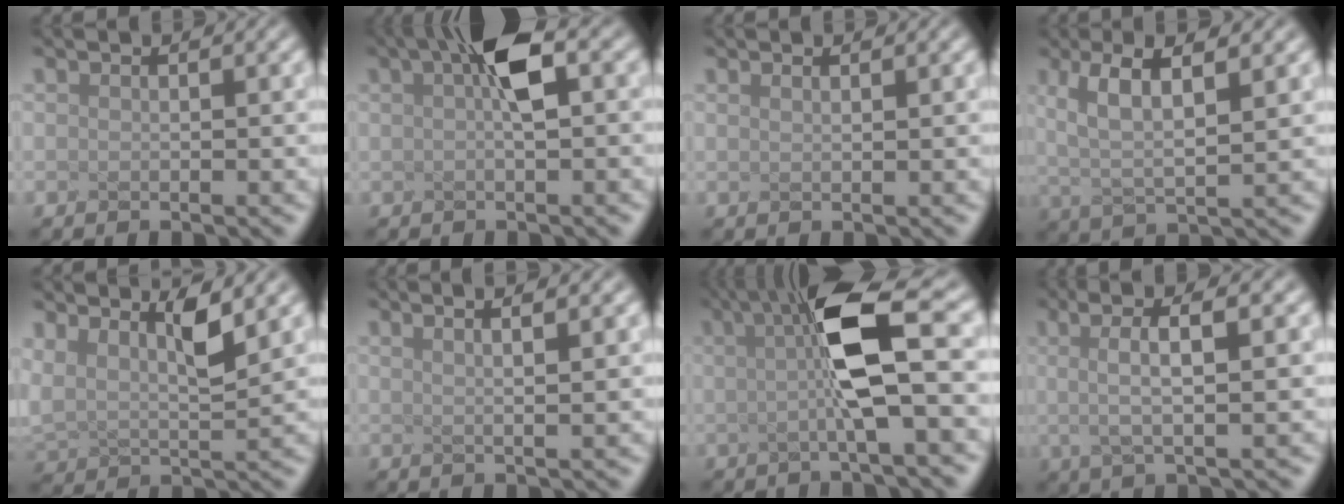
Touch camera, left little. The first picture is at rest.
{"total": 2.7, "force": [0.0, -0.3, 2.7], "torque": [-0.075, 0.006, 0.032]}
{"total": 0.9, "force": [0.6, 0.2, 0.6], "torque": [-0.004, 0.012, 0.001]}
{"total": 3.8, "force": [1.1, 0.4, 3.6], "torque": [-0.107, 0.001, 0.060]}
{"total": 2.3, "force": [1.5, -0.1, 1.7], "torque": [-0.071, -0.010, 0.067]}
{"total": 2.9, "force": [1.6, 0.4, 2.4], "torque": [-0.043, 0.022, 0.024]}
{"total": 6.0, "force": [-0.4, 0.0, 6.0], "torque": [-0.132, -0.001, 0.023]}
{"total": 3.9, "force": [0.1, 0.0, 3.9], "torque": [-0.096, 0.007, 0.033]}